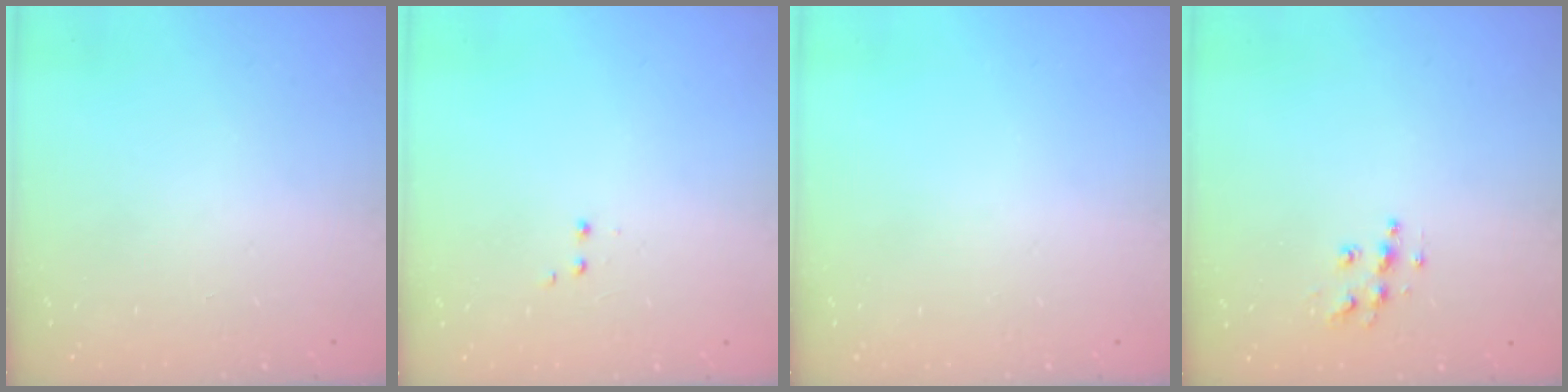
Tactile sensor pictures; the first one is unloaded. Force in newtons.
{"total": 1.9, "press": 1.8, "slide": 0.5}
{"total": 0.0}
{"total": 7.5, "press": 7.5, "slide": 0.1}